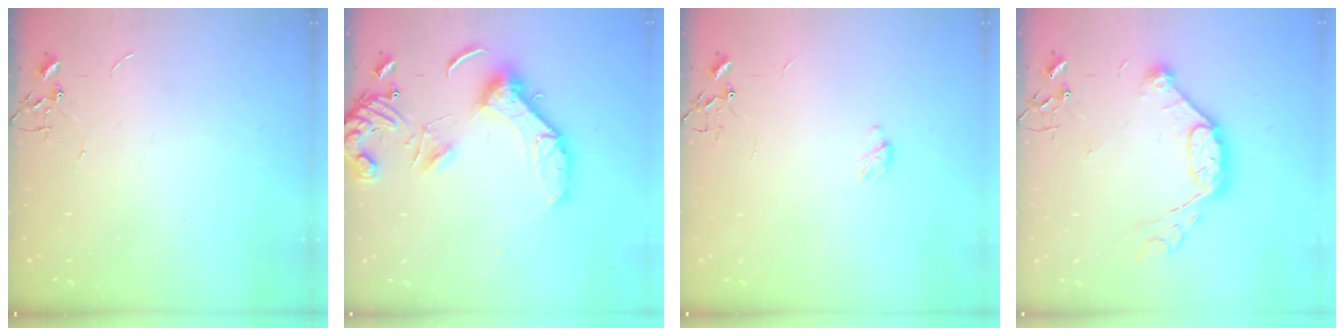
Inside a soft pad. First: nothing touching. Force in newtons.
{"total": 14.7, "press": 14.6, "slide": 1.9}
{"total": 3.1, "press": 3.1, "slide": 0.5}
{"total": 12.3, "press": 12.3, "slide": 0.7}